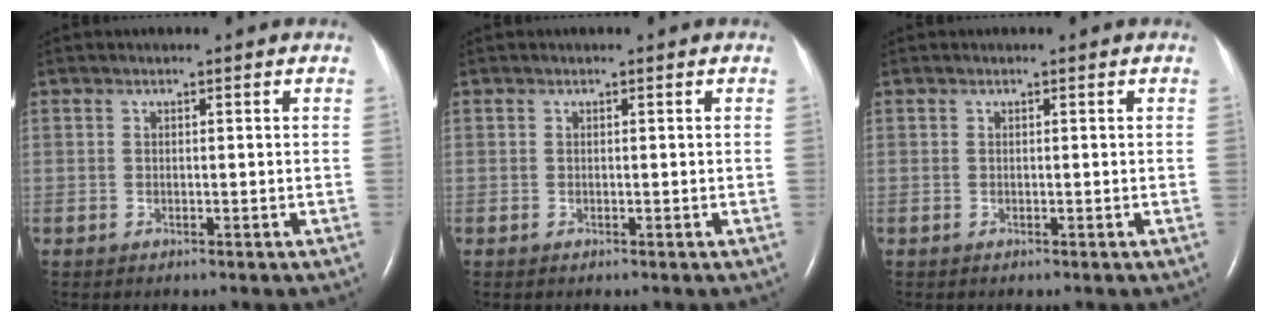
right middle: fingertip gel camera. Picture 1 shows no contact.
{"total": 0.0}
{"total": 0.0}